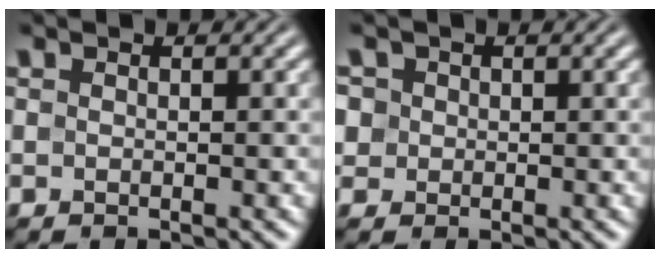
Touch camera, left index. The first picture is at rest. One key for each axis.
{"total": 2.3, "fx": 0.7, "fy": 2.0, "fz": 0.8, "tx": -0.019, "ty": 0.015, "tz": 0.009}